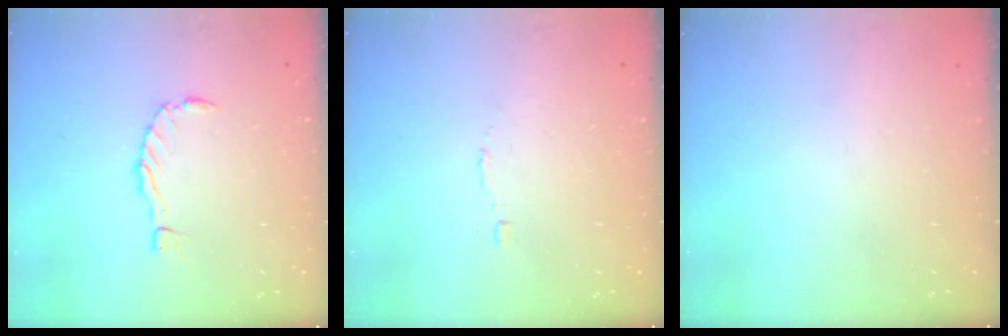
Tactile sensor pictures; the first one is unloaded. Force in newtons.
{"total": 1.9, "press": 1.9, "slide": 0.1}
{"total": 0.0}